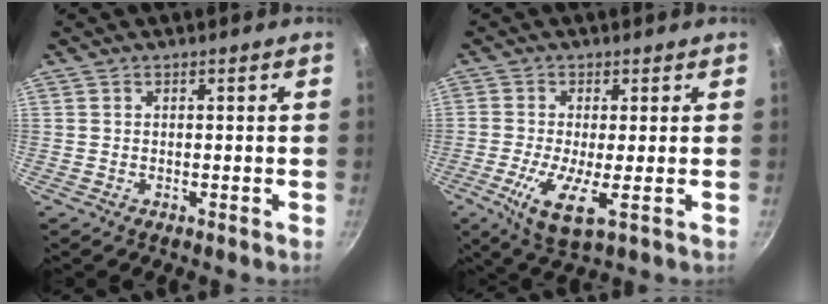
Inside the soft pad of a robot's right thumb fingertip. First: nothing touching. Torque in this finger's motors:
{"motor_torque": [-0.01, 0.25, 0.70, -0.26, 0.04]}